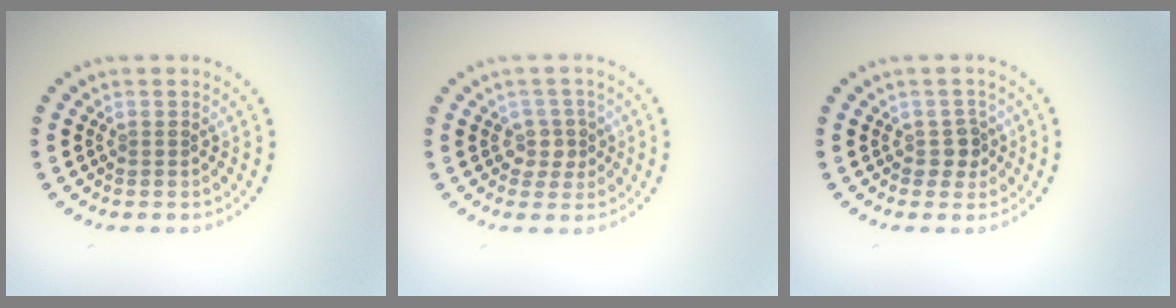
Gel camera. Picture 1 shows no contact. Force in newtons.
{"total": 2.0, "press": 1.8, "slide": 1.0}
{"total": 1.7, "press": 1.5, "slide": 0.8}